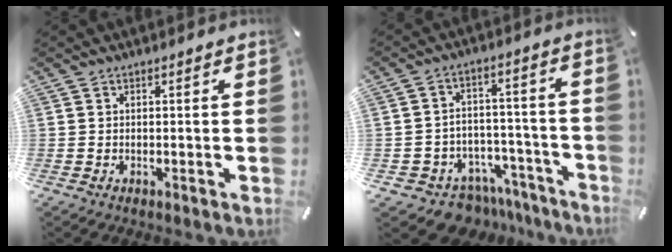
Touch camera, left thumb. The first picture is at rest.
{"total": 7.6, "force": [-5.2, 5.5, 1.2], "torque": [-0.015, 0.031, -0.086]}